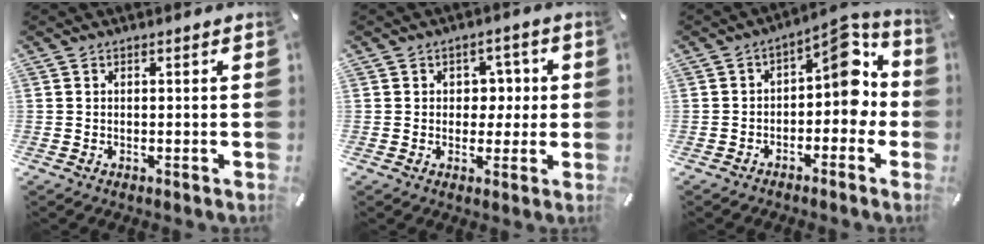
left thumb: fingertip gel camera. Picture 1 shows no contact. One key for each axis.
{"total": 5.7, "fx": 0.5, "fy": 4.9, "fz": 2.9, "tx": -0.035, "ty": 0.002, "tz": 0.002}
{"total": 9.8, "fx": 2.3, "fy": 5.6, "fz": 7.7, "tx": -0.092, "ty": -0.026, "tz": 0.034}